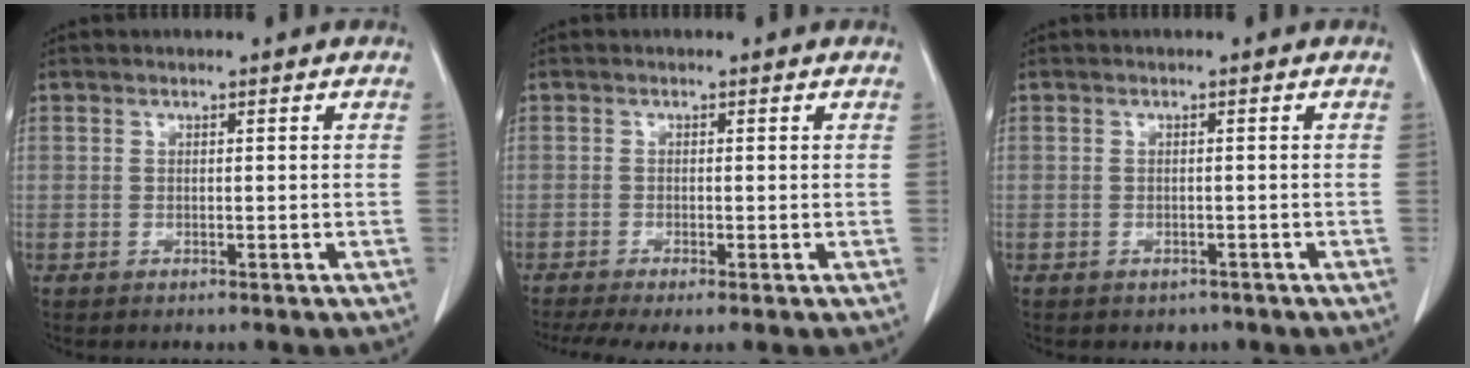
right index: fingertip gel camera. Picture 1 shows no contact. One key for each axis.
{"total": 6.1, "fx": -4.4, "fy": 0.8, "fz": 4.2, "tx": -0.069, "ty": -0.013, "tz": -0.072}
{"total": 1.8, "fx": -1.4, "fy": 1.1, "fz": 0.3, "tx": -0.009, "ty": 0.001, "tz": -0.015}